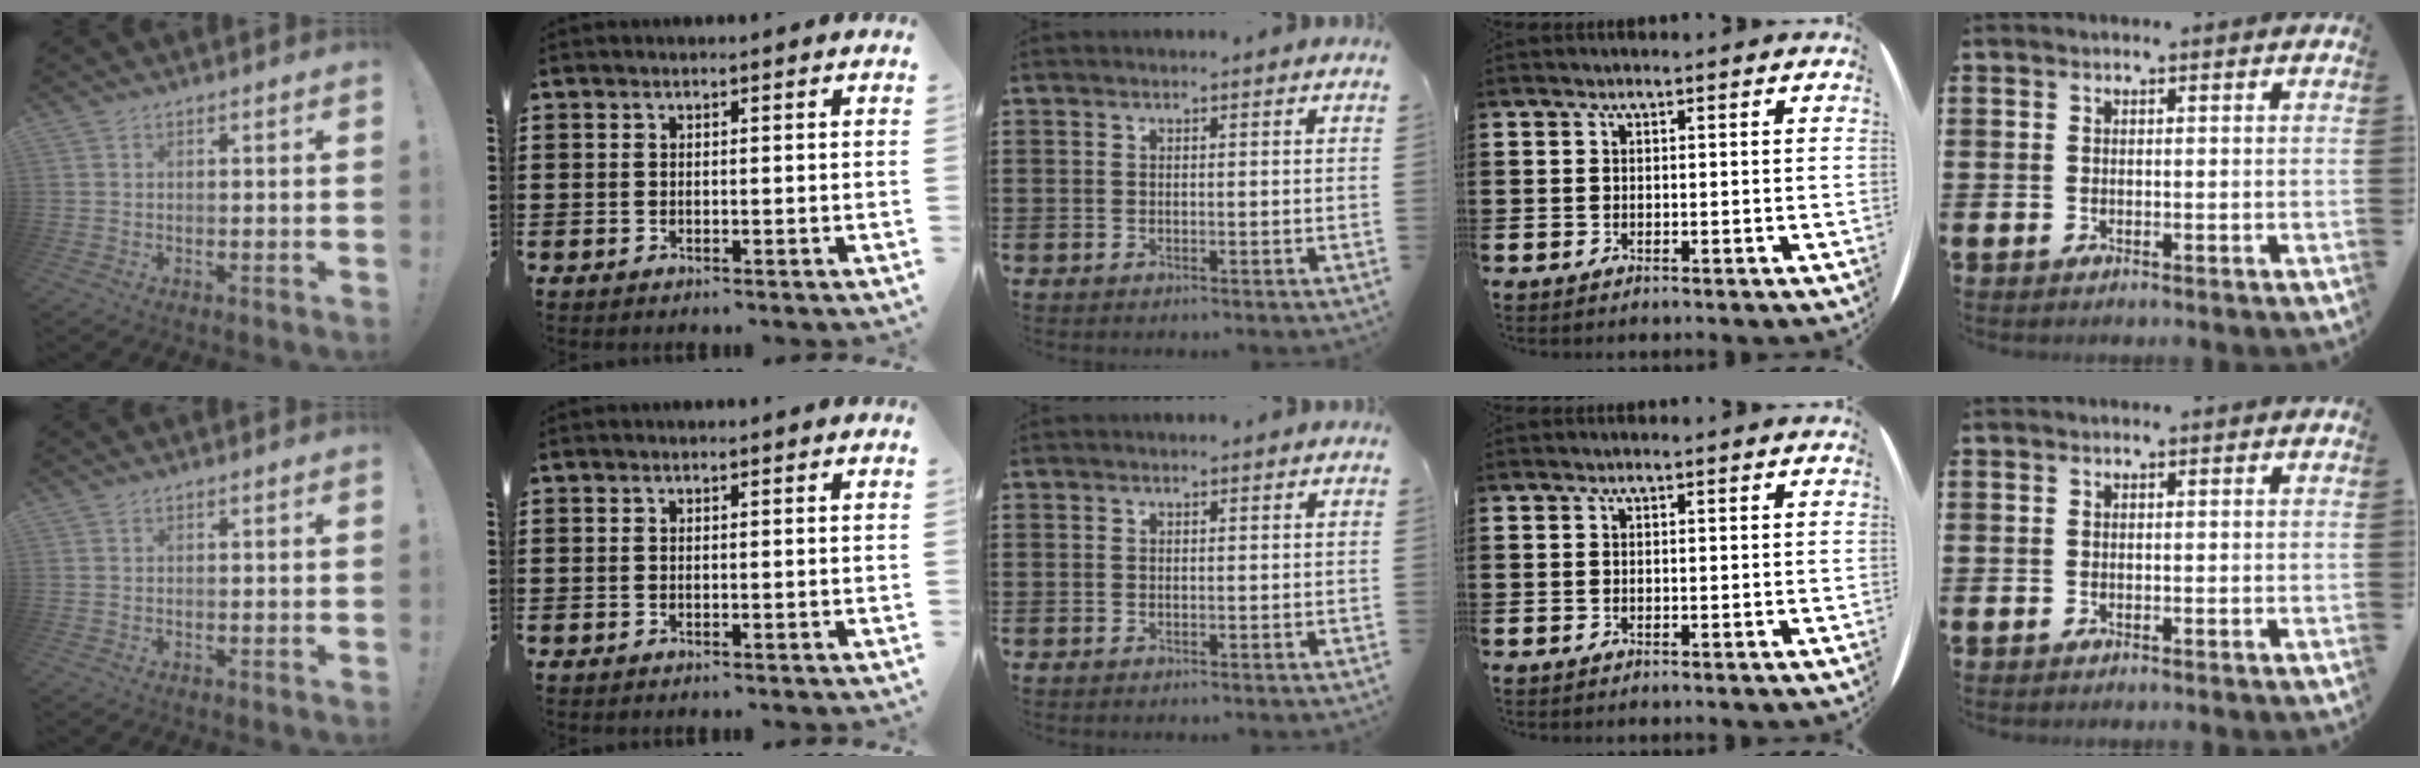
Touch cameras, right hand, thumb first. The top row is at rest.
{}